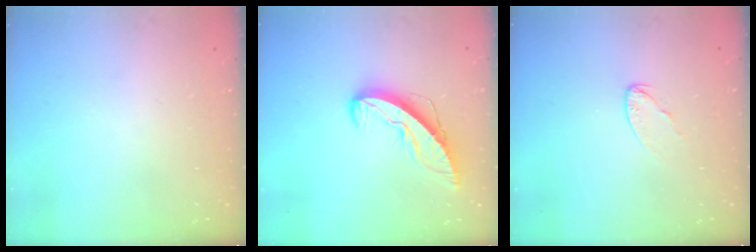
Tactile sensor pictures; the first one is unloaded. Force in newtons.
{"total": 9.1, "press": 9.0, "slide": 0.9}
{"total": 3.8, "press": 3.8, "slide": 0.3}